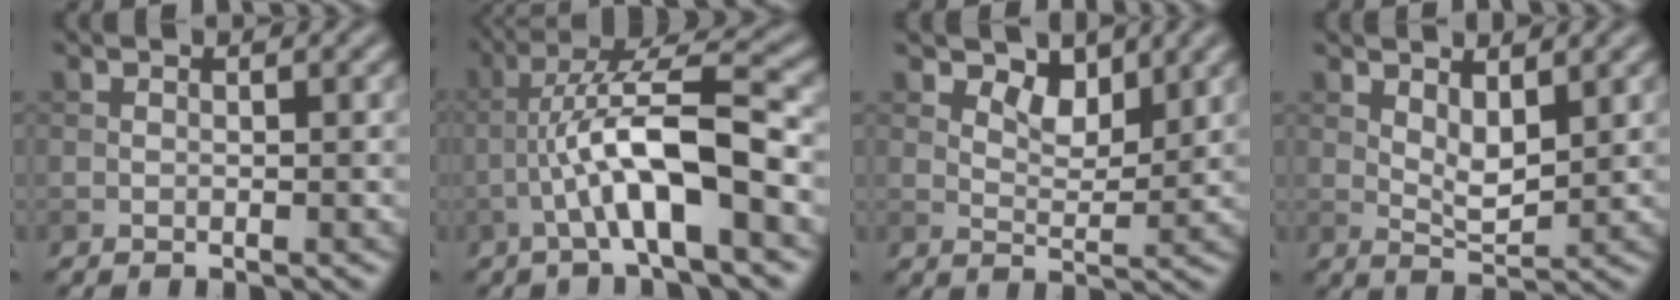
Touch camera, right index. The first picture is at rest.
{"total": 7.7, "force": [-2.3, 1.4, 7.2], "torque": [-0.123, 0.022, -0.041]}
{"total": 3.2, "force": [2.2, 1.6, 1.8], "torque": [-0.038, -0.006, 0.033]}
{"total": 2.8, "force": [1.4, 1.1, 2.2], "torque": [-0.043, -0.006, 0.029]}